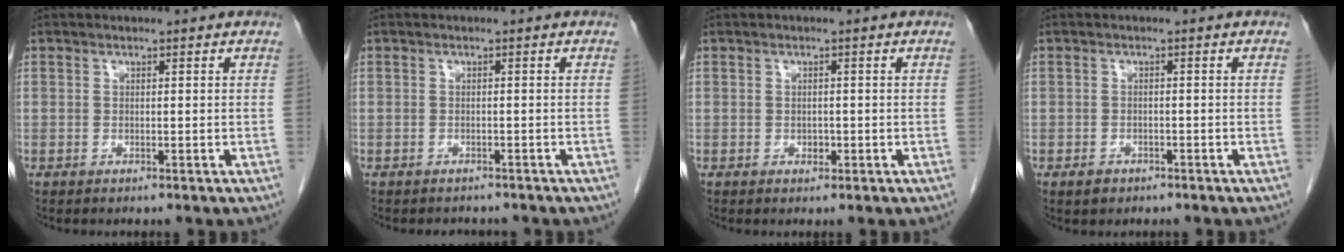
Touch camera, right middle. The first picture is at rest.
{"total": 2.7, "force": [-2.5, 1.1, 0.2], "torque": [-0.006, -0.001, -0.032]}
{"total": 0.8, "force": [-0.3, 0.6, 0.5], "torque": [-0.010, 0.000, -0.002]}
{"total": 1.9, "force": [-1.1, 1.3, 0.7], "torque": [-0.013, 0.003, -0.011]}